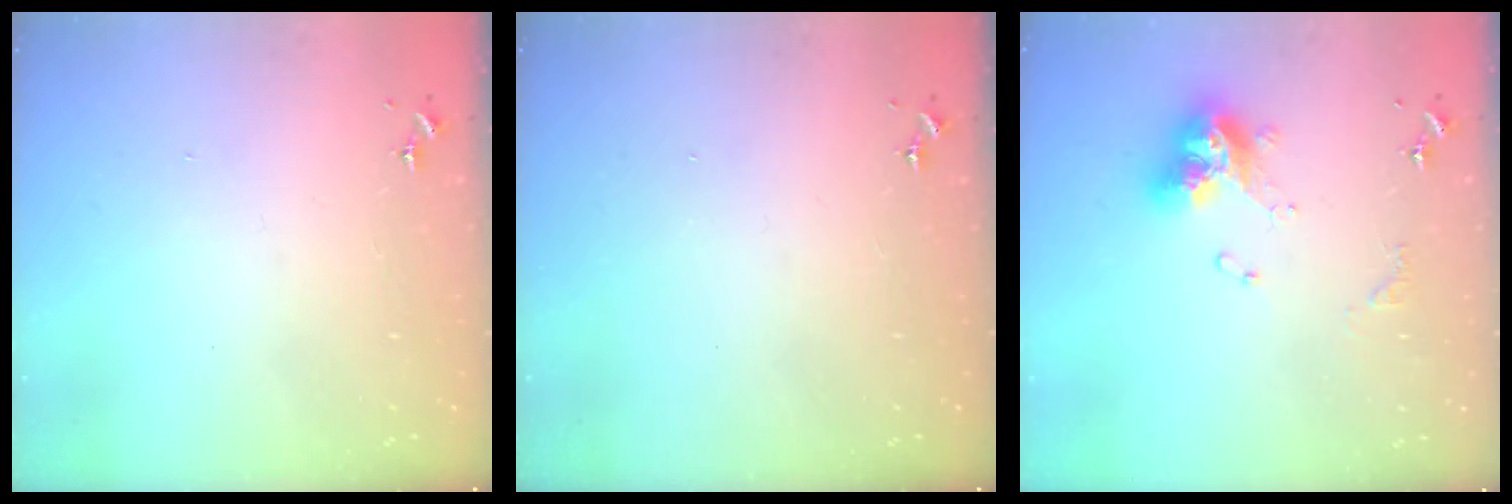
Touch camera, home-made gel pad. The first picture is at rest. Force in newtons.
{"total": 0.0}
{"total": 13.6, "press": 13.6, "slide": 1.3}